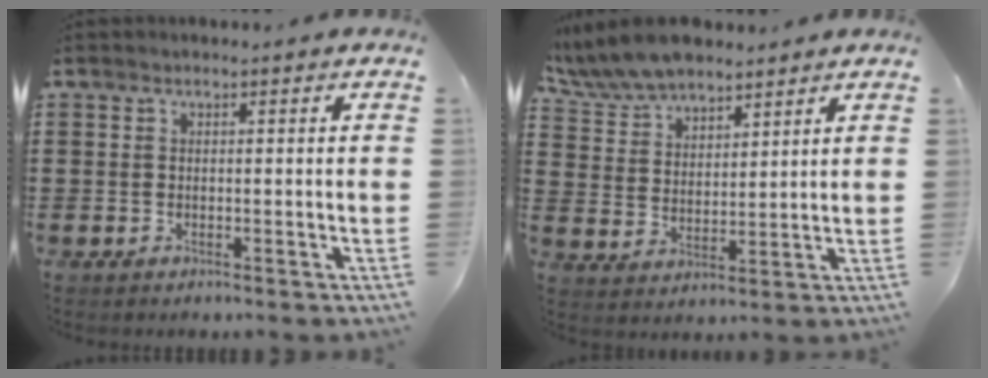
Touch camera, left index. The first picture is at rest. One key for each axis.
{"total": 8.0, "fx": 7.2, "fy": 2.5, "fz": 2.5, "tx": -0.079, "ty": -0.015, "tz": 0.136}